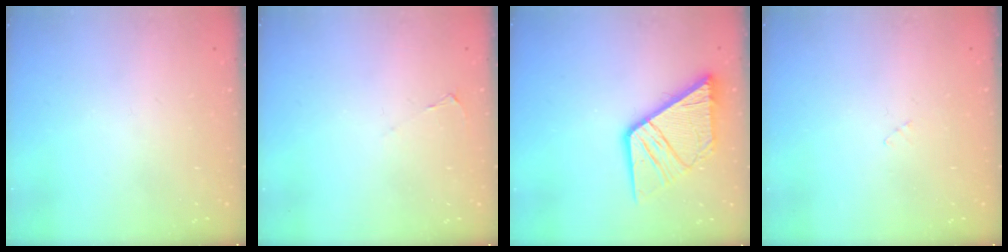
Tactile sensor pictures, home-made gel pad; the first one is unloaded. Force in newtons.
{"total": 1.7, "press": 1.7, "slide": 0.3}
{"total": 15.0, "press": 14.8, "slide": 1.9}
{"total": 2.7, "press": 2.7, "slide": 0.3}